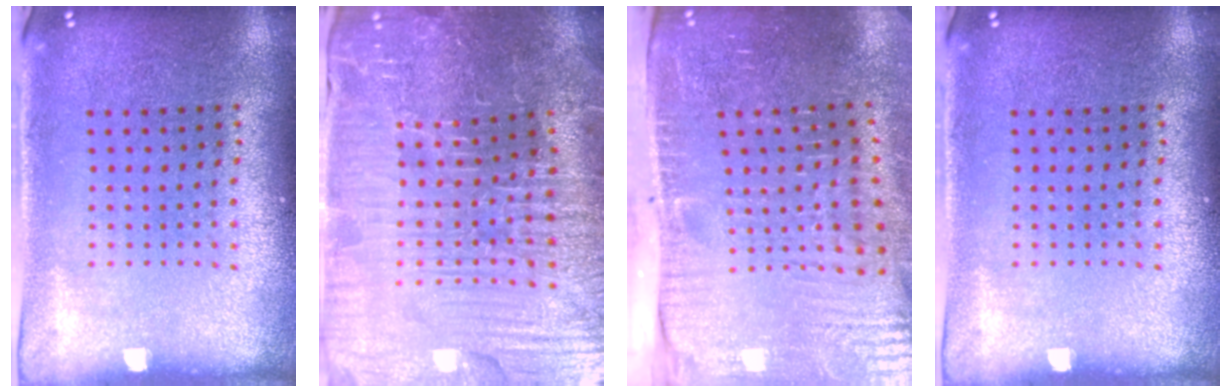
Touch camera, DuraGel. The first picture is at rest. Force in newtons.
{"total": 4.8, "press": 4.7, "slide": 1.1}
{"total": 4.8, "press": 4.1, "slide": 2.4}
{"total": 0.0}